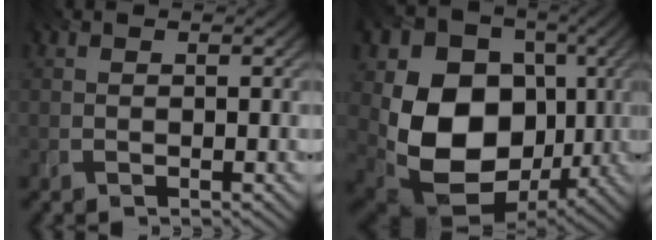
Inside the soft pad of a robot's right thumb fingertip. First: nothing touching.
{"total": 16.3, "force": [-1.5, 12.9, 9.9], "torque": [-0.199, -0.050, -0.017]}